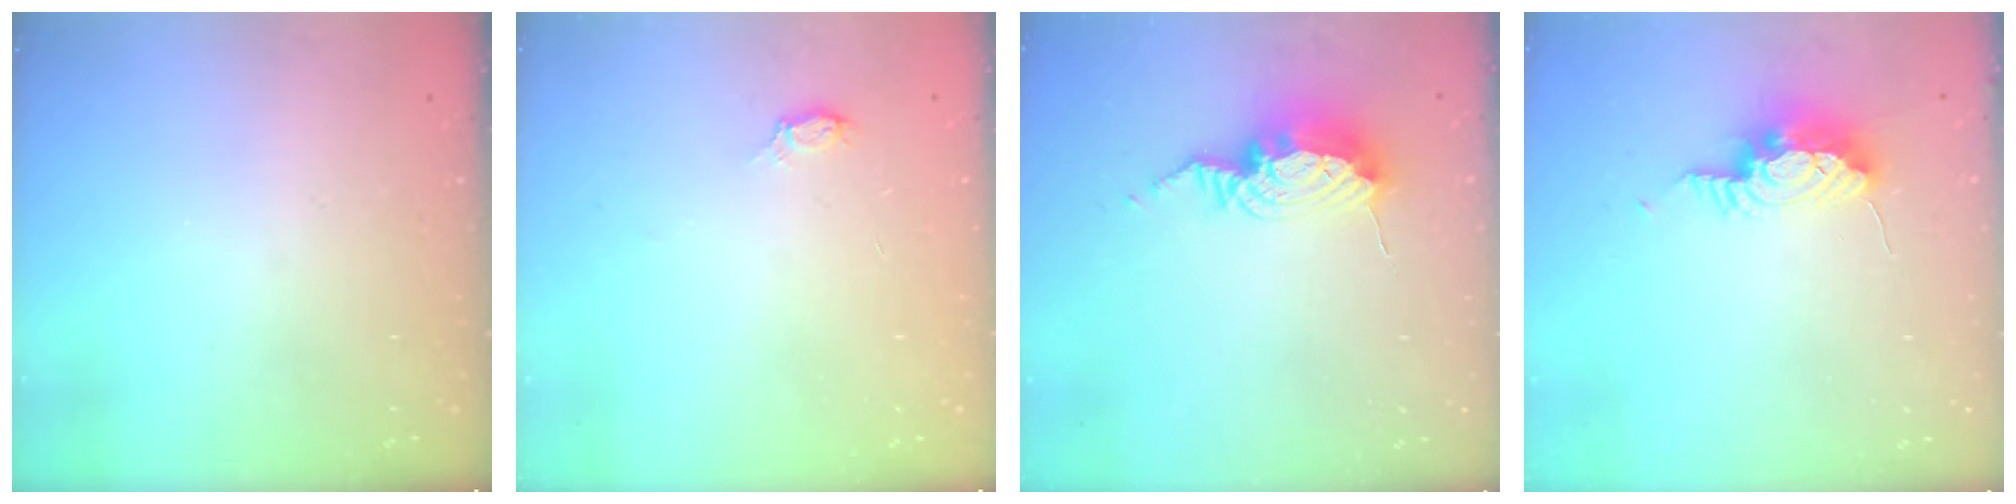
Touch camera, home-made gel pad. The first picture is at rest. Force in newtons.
{"total": 3.3, "press": 3.3, "slide": 0.4}
{"total": 10.9, "press": 10.8, "slide": 1.3}
{"total": 10.9, "press": 9.7, "slide": 5.0}